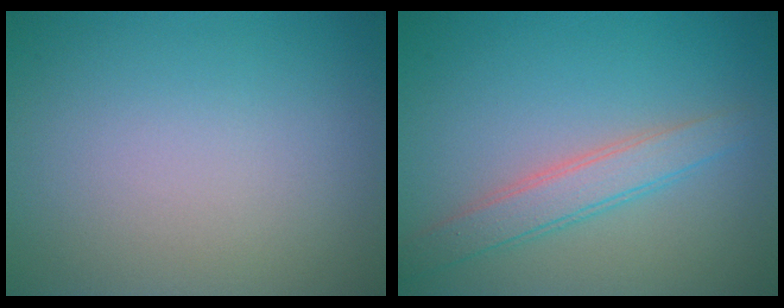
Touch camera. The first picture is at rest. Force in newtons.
{"total": 2.9, "press": 2.9, "slide": 0.1}